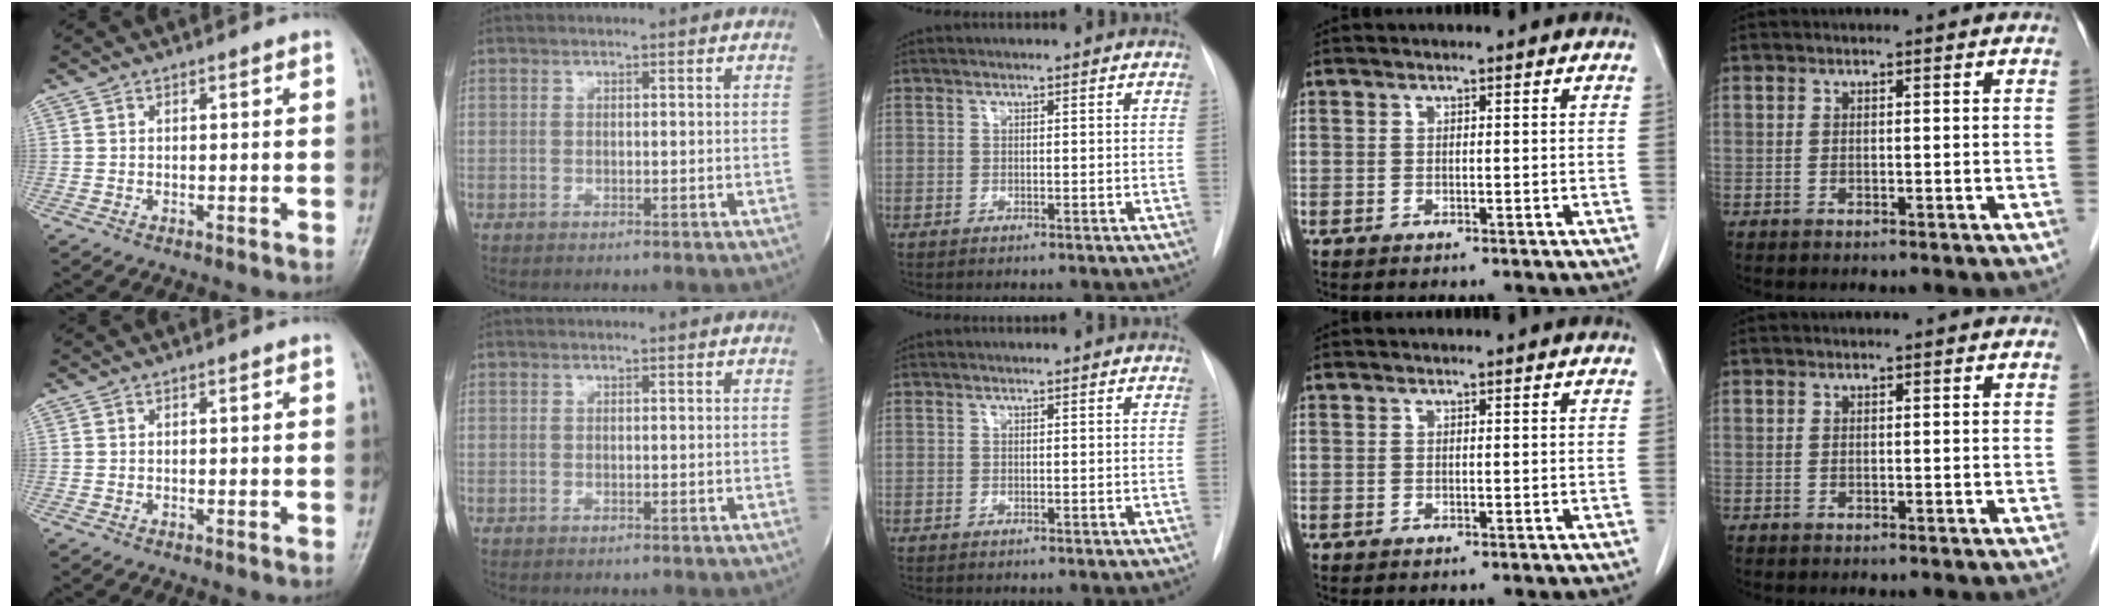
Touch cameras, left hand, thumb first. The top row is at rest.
{}